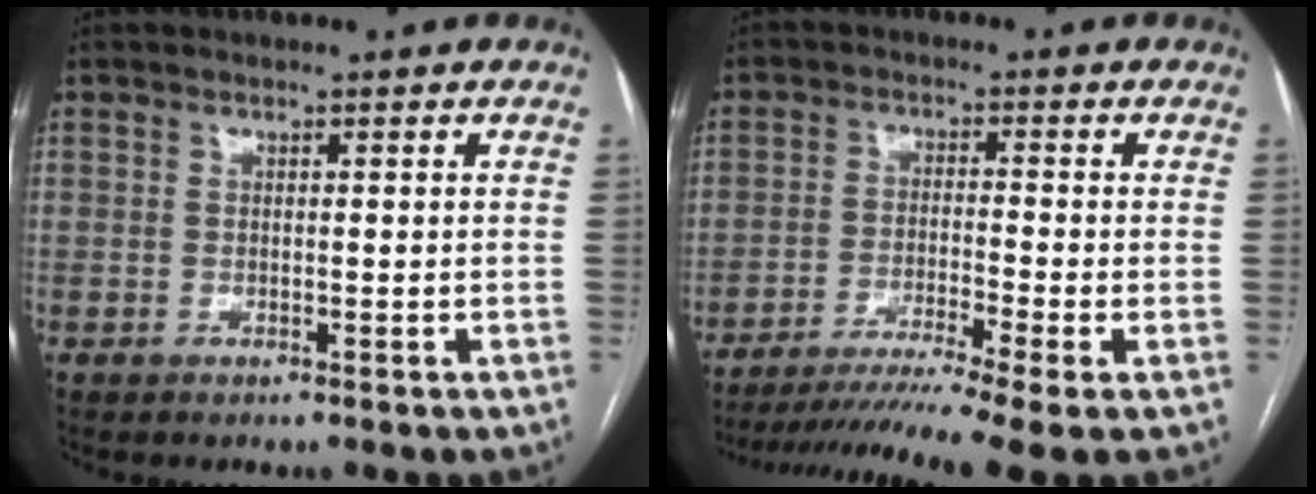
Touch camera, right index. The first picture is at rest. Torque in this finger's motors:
{"motor_torque": [0.96, -0.80, 0.27, 0.11]}